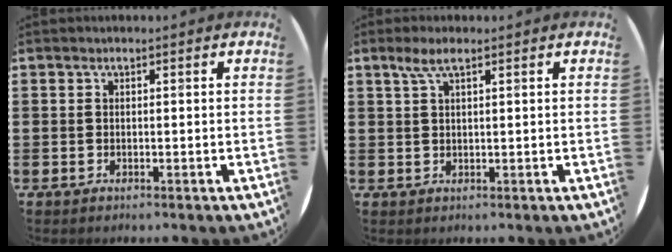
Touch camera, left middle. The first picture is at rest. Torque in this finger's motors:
{"motor_torque": [0.52, -0.18, 0.08, 0.07]}